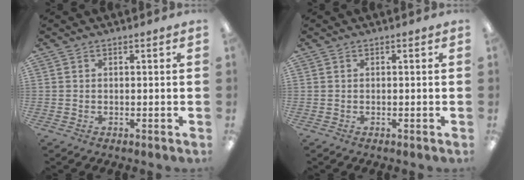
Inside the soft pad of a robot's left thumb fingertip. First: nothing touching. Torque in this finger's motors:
{"motor_torque": [-0.09, 0.00, 0.02, -0.03, 0.00]}